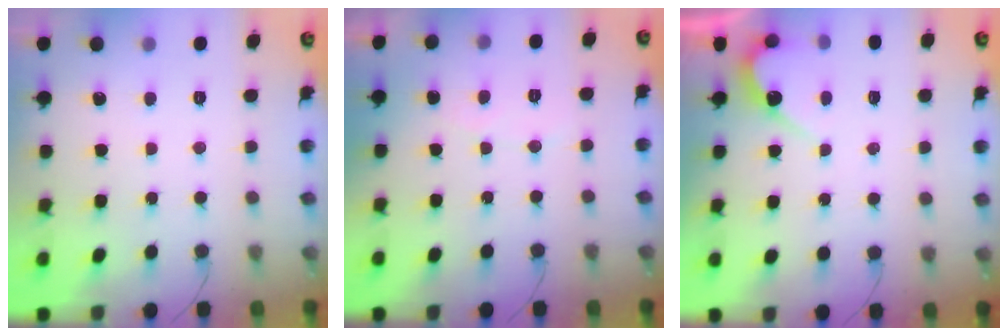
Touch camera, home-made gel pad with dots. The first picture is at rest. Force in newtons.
{"total": 3.9, "press": 3.9, "slide": 0.2}
{"total": 5.5, "press": 5.5, "slide": 0.4}